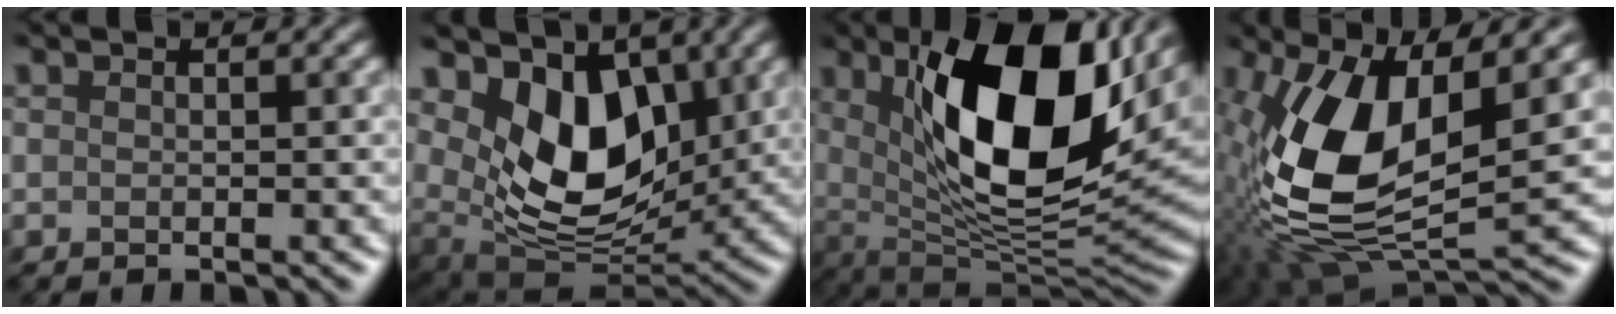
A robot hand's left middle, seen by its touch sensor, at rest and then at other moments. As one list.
[{"total": 8.3, "force": [2.3, 5.3, 6.0], "torque": [-0.124, -0.024, 0.030]}, {"total": 13.5, "force": [3.9, 5.8, 11.5], "torque": [-0.189, -0.015, 0.062]}, {"total": 11.5, "force": [0.9, 5.6, 9.9], "torque": [-0.234, -0.009, 0.009]}]